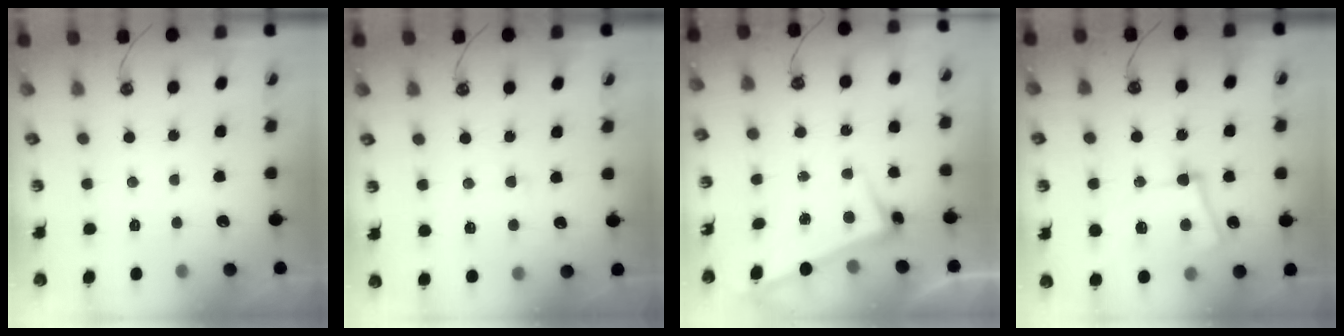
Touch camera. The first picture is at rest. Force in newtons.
{"total": 1.3, "press": 0.8, "slide": 1.0}
{"total": 2.7, "press": 2.7, "slide": 0.6}
{"total": 13.7, "press": 13.5, "slide": 2.5}